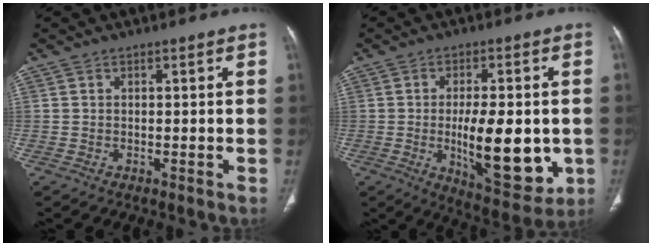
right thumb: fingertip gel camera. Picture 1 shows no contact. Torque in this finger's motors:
{"motor_torque": [2.29, 2.10, 1.22, 0.64, 0.42]}